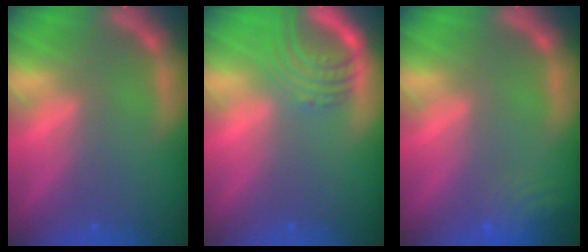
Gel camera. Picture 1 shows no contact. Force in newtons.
{"total": 5.5}
{"total": 4.6}